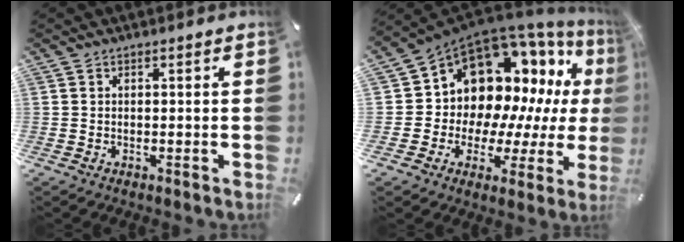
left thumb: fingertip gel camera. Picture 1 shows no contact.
{"total": 15.0, "force": [7.5, 11.6, 5.9], "torque": [-0.080, -0.099, 0.156]}